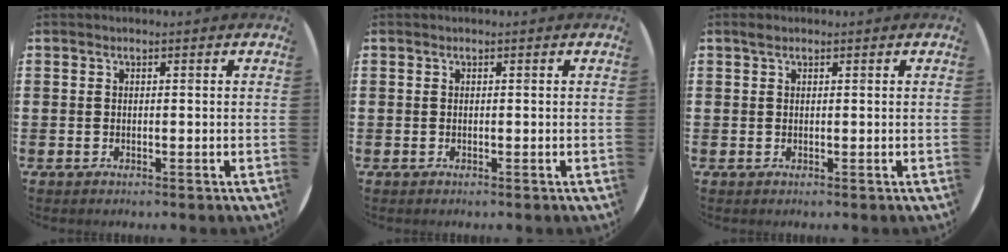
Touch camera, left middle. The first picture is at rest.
{"total": 0.0}
{"total": 0.6, "force": [0.5, 0.3, 0.3], "torque": [0.001, -0.001, 0.007]}